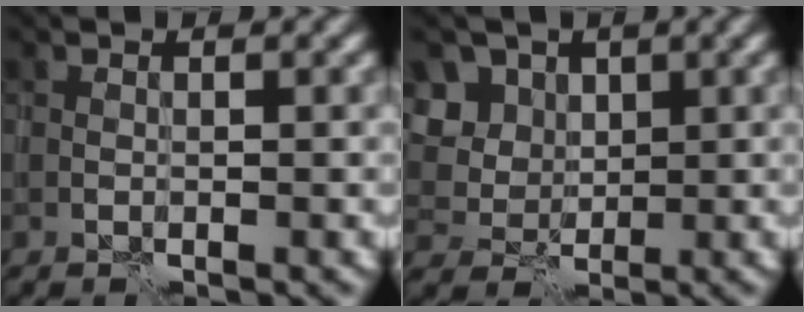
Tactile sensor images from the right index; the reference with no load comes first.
{"total": 6.0, "force": [2.8, 4.8, 2.2], "torque": [-0.051, 0.005, 0.043]}